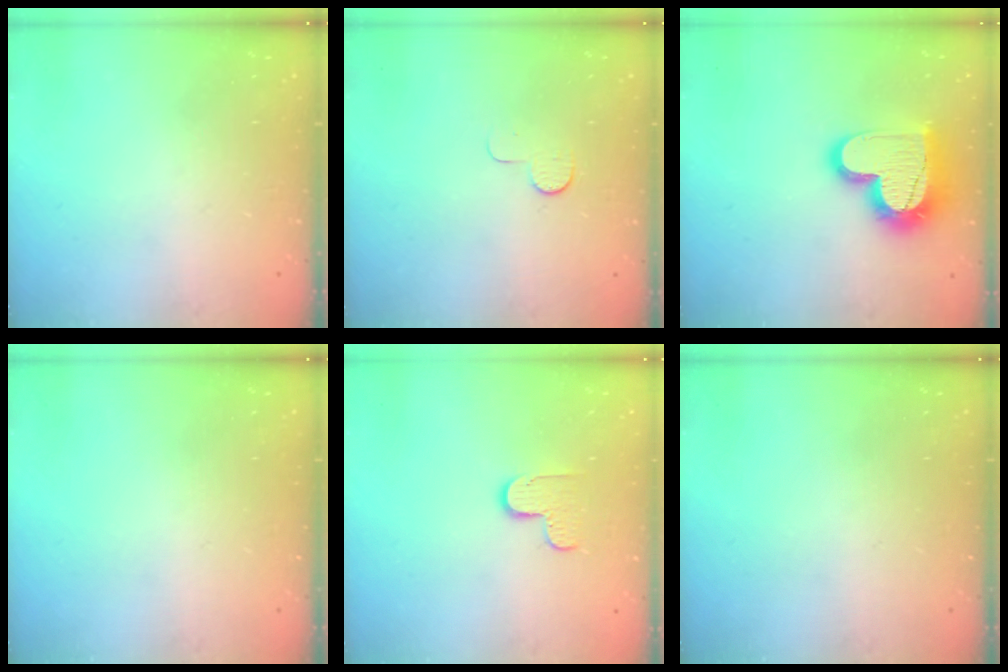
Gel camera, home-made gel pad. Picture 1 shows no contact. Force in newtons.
{"total": 5.1, "press": 5.1, "slide": 0.5}
{"total": 18.9, "press": 18.9, "slide": 1.4}
{"total": 0.0}
{"total": 6.1, "press": 6.1, "slide": 0.4}
{"total": 0.0}